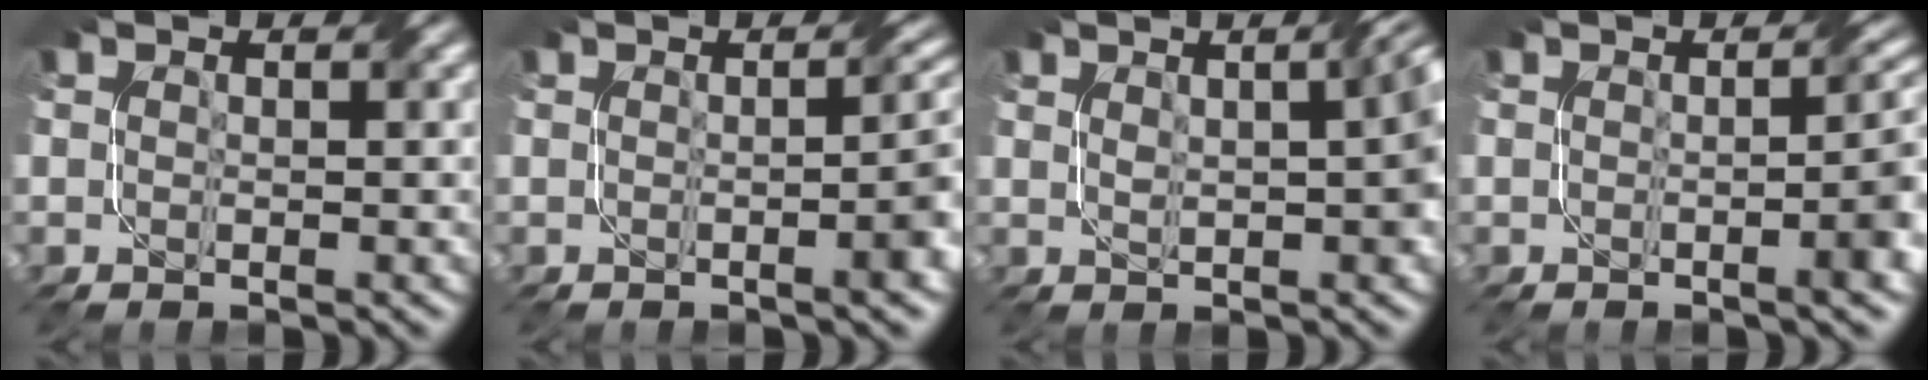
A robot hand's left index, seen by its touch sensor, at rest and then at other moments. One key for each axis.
{"total": 4.5, "fx": -0.5, "fy": 1.4, "fz": 4.2, "tx": -0.030, "ty": 0.009, "tz": -0.006}
{"total": 4.5, "fx": 1.1, "fy": 1.3, "fz": 4.2, "tx": -0.044, "ty": 0.014, "tz": 0.013}
{"total": 5.0, "fx": -0.6, "fy": 1.5, "fz": 4.8, "tx": -0.042, "ty": 0.007, "tz": -0.008}